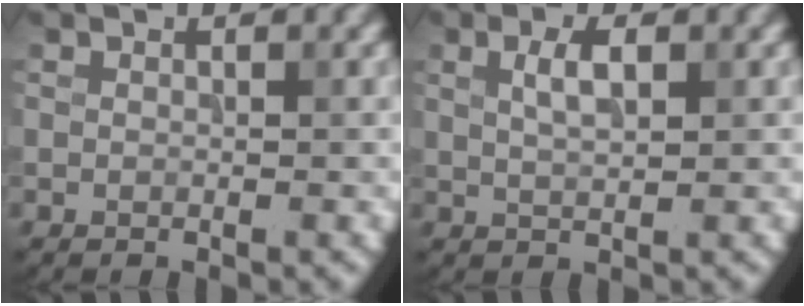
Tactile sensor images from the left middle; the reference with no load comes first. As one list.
[{"total": 2.4, "force": [0.8, 0.9, 2.1], "torque": [-0.040, 0.003, 0.017]}]